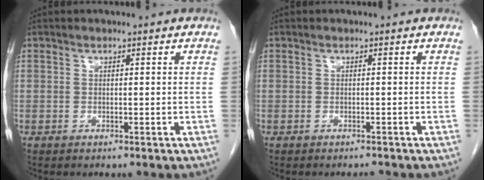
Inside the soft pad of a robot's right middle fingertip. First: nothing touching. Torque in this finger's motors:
{"motor_torque": [0.00, 0.00, 0.00, 0.01]}